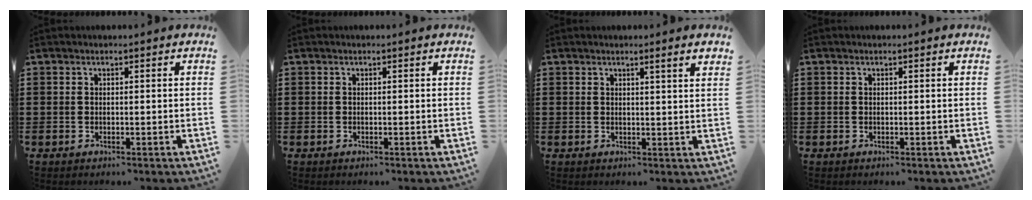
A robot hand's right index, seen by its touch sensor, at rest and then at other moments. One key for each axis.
{"total": 0.0}
{"total": 1.7, "fx": 1.1, "fy": -0.3, "fz": 1.2, "tx": -0.023, "ty": -0.003, "tz": 0.020}
{"total": 0.0}